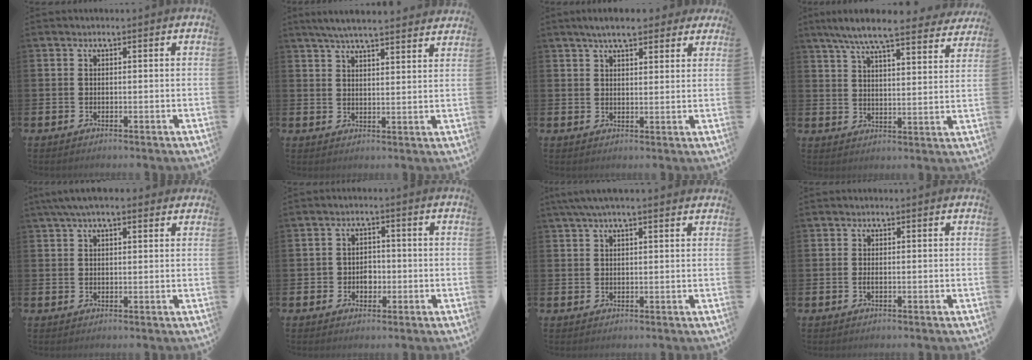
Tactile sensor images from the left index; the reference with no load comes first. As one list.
[{"total": 5.7, "force": [5.5, 0.2, 1.6], "torque": [-0.040, -0.024, 0.097]}, {"total": 6.0, "force": [5.2, 1.7, 2.5], "torque": [-0.049, -0.011, 0.092]}, {"total": 8.4, "force": [7.7, 1.0, 3.3], "torque": [-0.077, -0.047, 0.133]}, {"total": 4.2, "force": [3.2, 1.2, 2.4], "torque": [-0.049, 0.001, 0.058]}, {"total": 2.4, "force": [-0.5, 2.2, 0.9], "torque": [-0.012, 0.002, -0.017]}, {"total": 3.5, "force": [2.8, 0.5, 2.1], "torque": [-0.042, -0.001, 0.051]}, {"total": 0.5, "force": [-0.1, 0.1, 0.5], "torque": [-0.014, 0.001, 0.000]}]